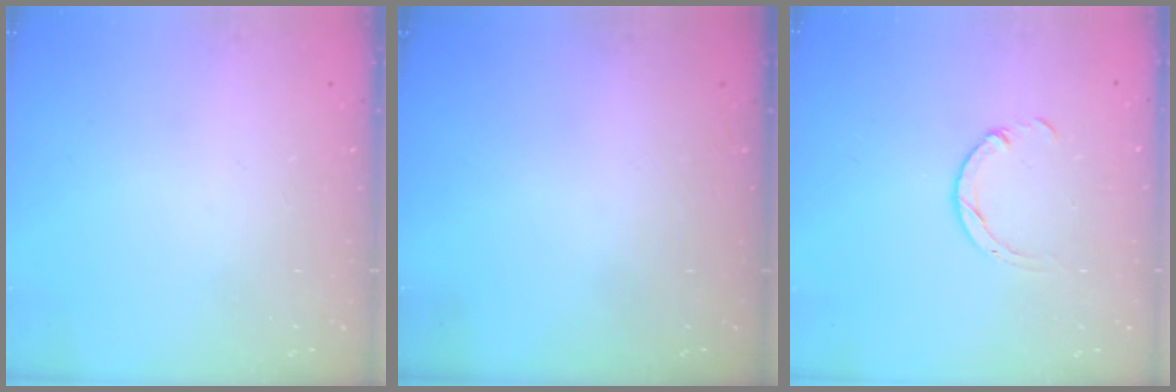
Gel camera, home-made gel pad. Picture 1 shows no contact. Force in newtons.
{"total": 0.0}
{"total": 4.6, "press": 4.6, "slide": 0.3}